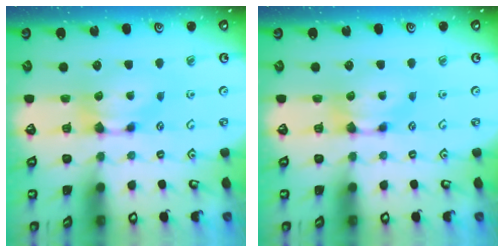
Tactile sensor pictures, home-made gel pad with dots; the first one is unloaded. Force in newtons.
{"total": 0.0}